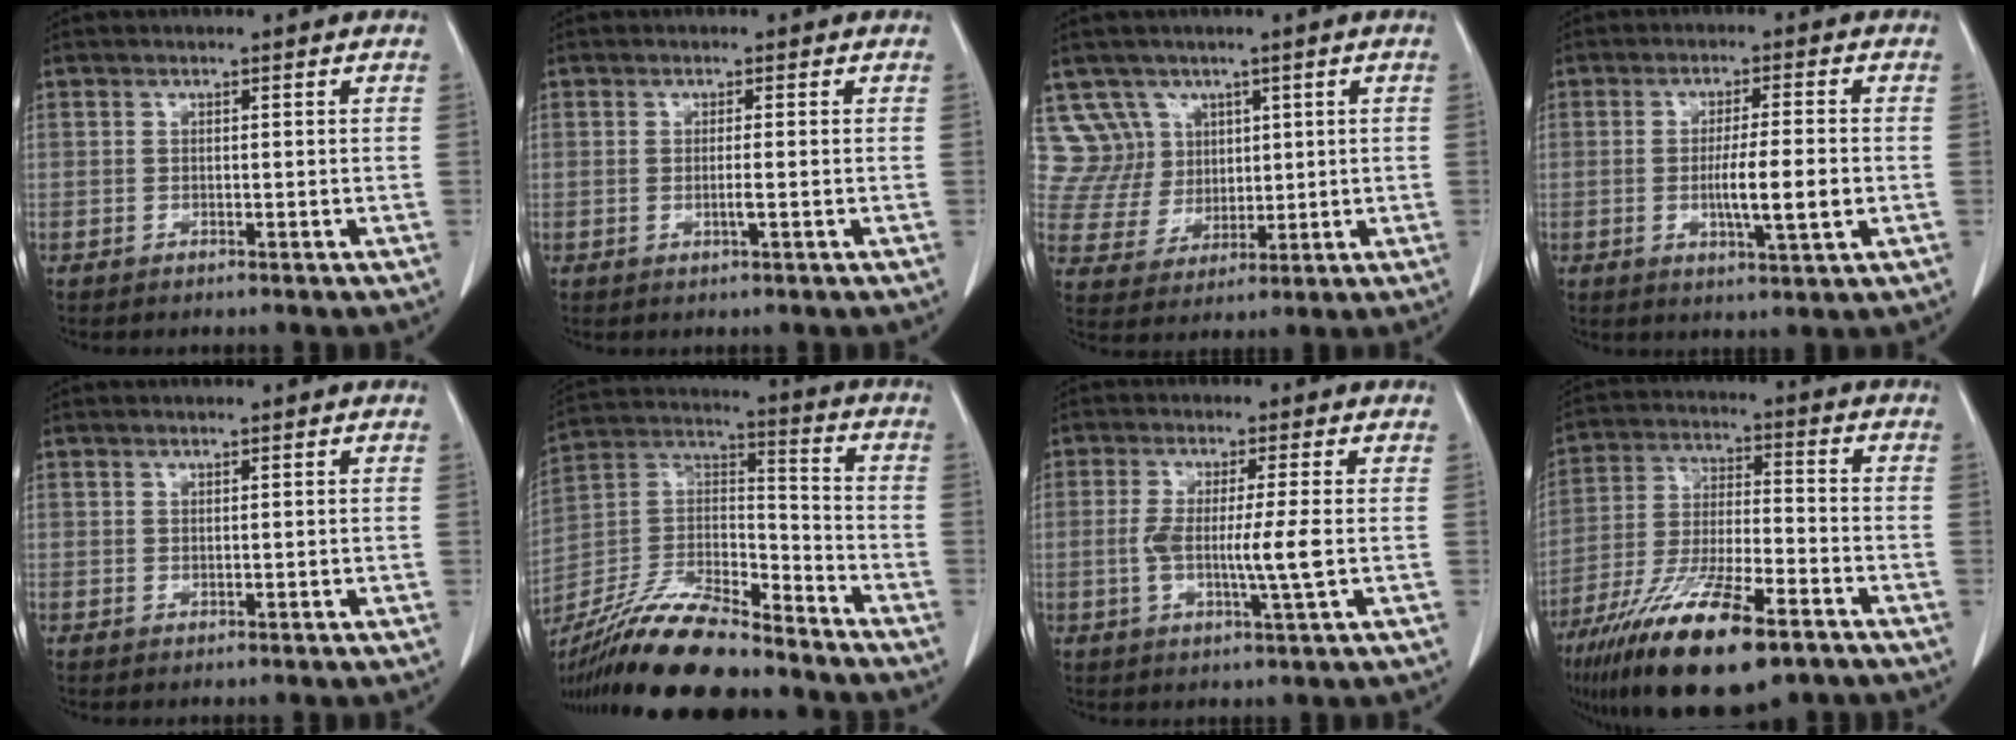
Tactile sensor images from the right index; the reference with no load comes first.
{"total": 1.7, "force": [-0.4, 0.0, 1.7], "torque": [-0.034, -0.003, -0.008]}
{"total": 8.3, "force": [4.3, 7.1, -0.2], "torque": [0.006, 0.023, 0.093]}
{"total": 7.4, "force": [-1.3, 0.6, 7.3], "torque": [-0.124, -0.010, -0.023]}
{"total": 0.0}
{"total": 21.2, "force": [-18.0, 4.7, 10.2], "torque": [-0.226, -0.005, -0.330]}
{"total": 7.1, "force": [-0.7, -0.1, 7.0], "torque": [-0.134, -0.010, -0.016]}
{"total": 19.5, "force": [-12.3, 4.4, 14.4], "torque": [-0.268, -0.037, -0.219]}